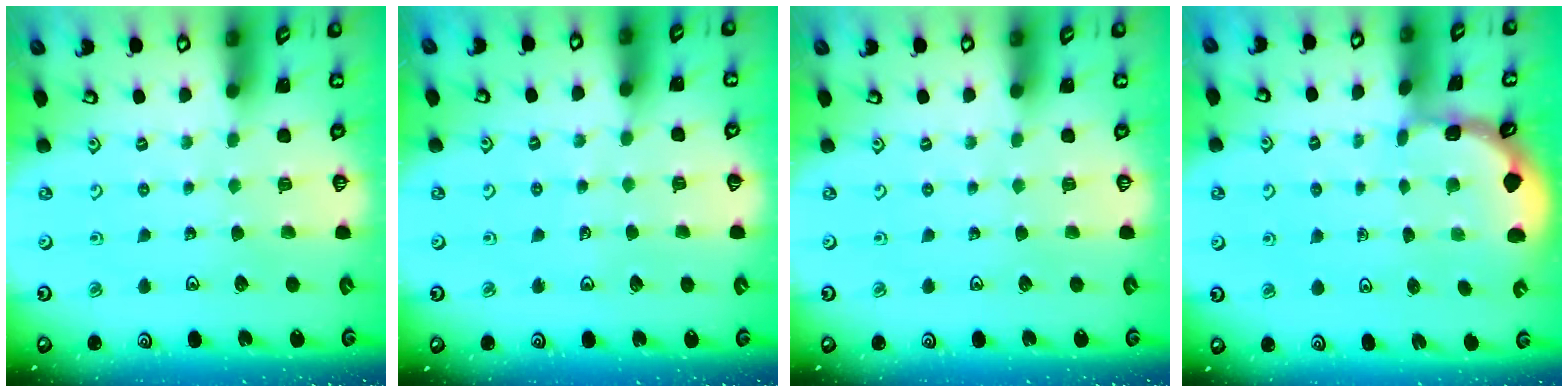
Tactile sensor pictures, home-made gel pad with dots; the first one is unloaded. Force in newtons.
{"total": 2.9, "press": 2.9, "slide": 0.2}
{"total": 0.0}
{"total": 1.6, "press": 1.6, "slide": 0.2}